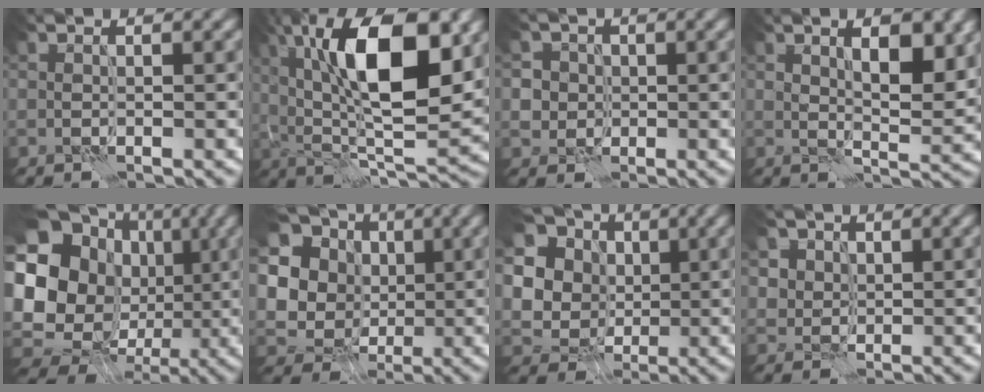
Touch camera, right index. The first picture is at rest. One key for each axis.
{"total": 14.0, "fx": 4.3, "fy": 5.2, "fz": 12.3, "tx": -0.198, "ty": 0.007, "tz": 0.067}
{"total": 4.7, "fx": 0.8, "fy": 4.4, "fz": 1.5, "tx": -0.013, "ty": 0.027, "tz": -0.001}
{"total": 5.3, "fx": 1.9, "fy": 1.8, "fz": 4.6, "tx": -0.068, "ty": 0.000, "tz": 0.032}
{"total": 19.9, "fx": 1.2, "fy": 16.8, "fz": 10.7, "tx": -0.205, "ty": 0.001, "tz": 0.014}
{"total": 15.7, "fx": 4.0, "fy": 14.0, "fz": 6.0, "tx": -0.179, "ty": 0.014, "tz": 0.070}
{"total": 13.7, "fx": 4.3, "fy": 11.8, "fz": 5.4, "tx": -0.169, "ty": 0.017, "tz": 0.082}
{"total": 4.7, "fx": 2.5, "fy": 3.6, "fz": 1.7, "tx": -0.050, "ty": -0.001, "tz": 0.045}